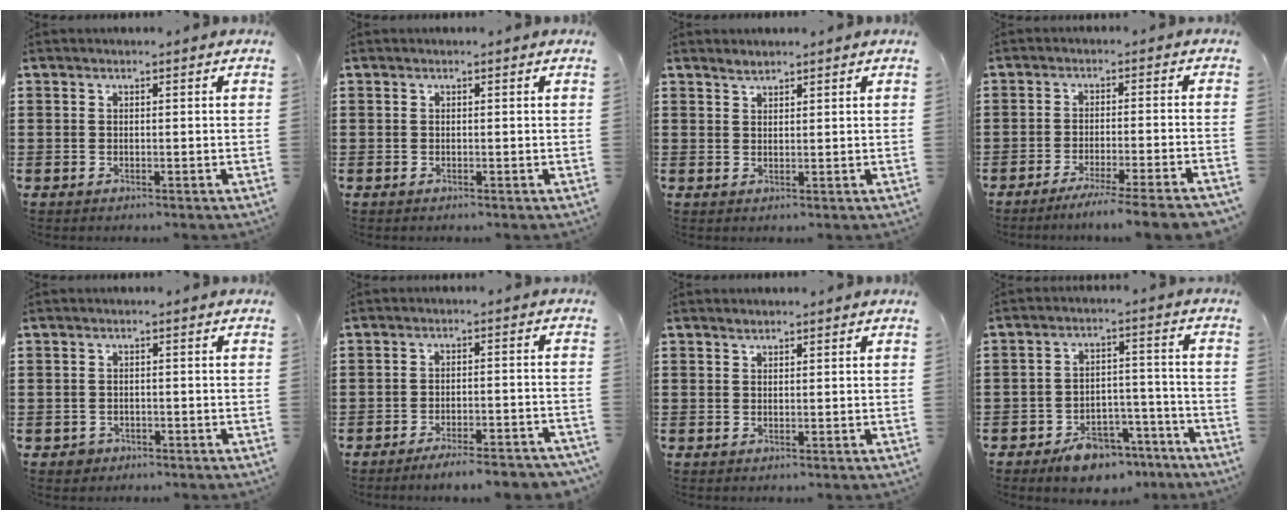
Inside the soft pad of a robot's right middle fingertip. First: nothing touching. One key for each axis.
{"total": 0.0}
{"total": 1.5, "fx": 1.5, "fy": 0.2, "fz": 0.1, "tx": -0.005, "ty": 0.001, "tz": 0.029}
{"total": 4.4, "fx": -3.8, "fy": -0.7, "fz": 2.2, "tx": -0.033, "ty": -0.015, "tz": -0.072}
{"total": 1.0, "fx": -0.7, "fy": 0.7, "fz": 0.1, "tx": -0.005, "ty": 0.002, "tz": -0.017}
{"total": 4.0, "fx": -3.7, "fy": 0.0, "fz": 1.6, "tx": -0.025, "ty": -0.002, "tz": -0.069}
{"total": 0.9, "fx": 0.9, "fy": 0.1, "fz": 0.0, "tx": -0.002, "ty": 0.000, "tz": 0.017}
{"total": 6.3, "fx": -5.4, "fy": 2.5, "fz": 2.0, "tx": -0.027, "ty": 0.027, "tz": -0.100}